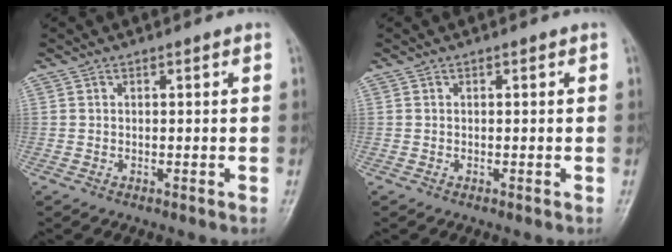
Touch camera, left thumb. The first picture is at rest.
{"total": 0.0}